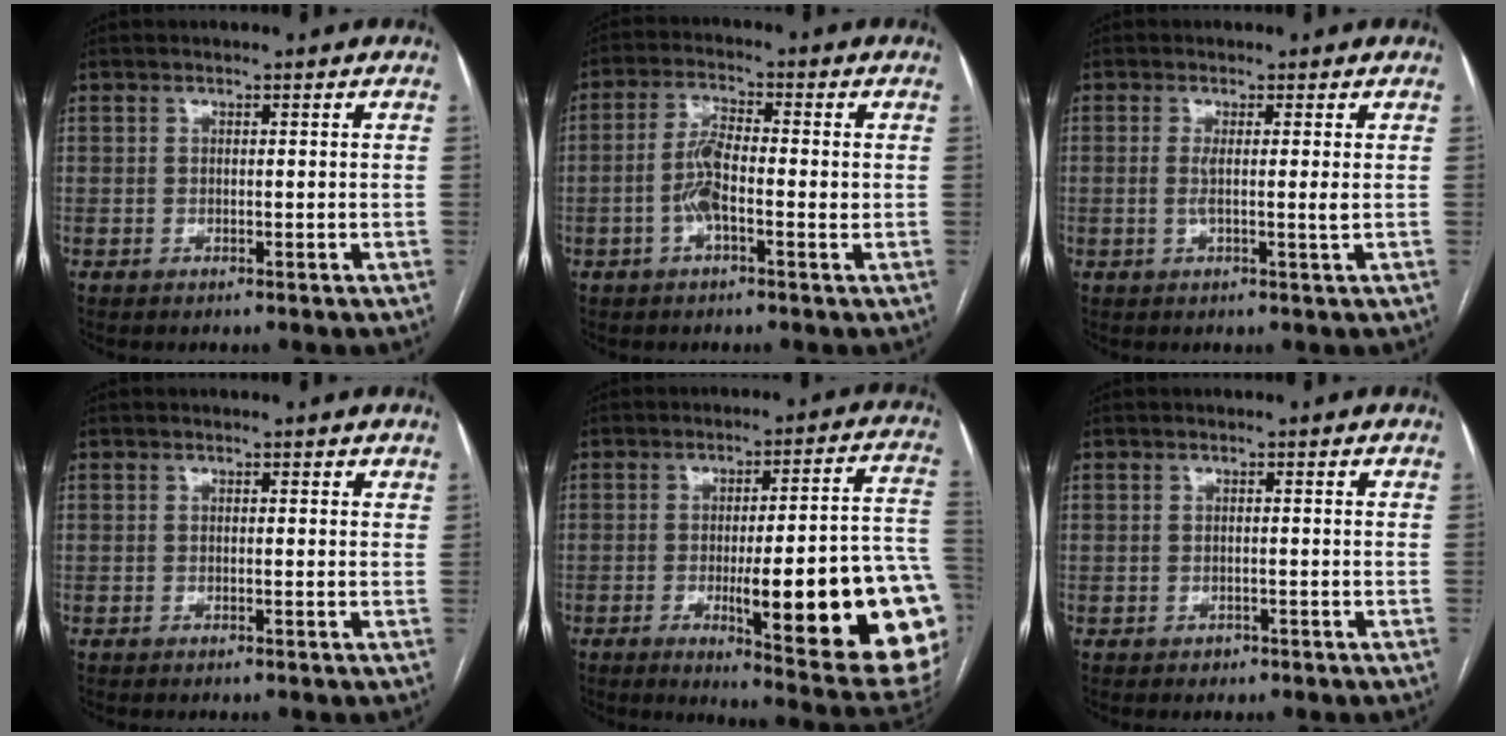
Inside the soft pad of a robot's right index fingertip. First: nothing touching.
{"total": 5.6, "force": [-1.1, 1.7, 5.3], "torque": [-0.112, 0.011, -0.025]}
{"total": 2.5, "force": [0.1, -0.3, 2.5], "torque": [-0.048, -0.002, 0.000]}
{"total": 0.7, "force": [0.5, 0.2, 0.4], "torque": [-0.006, 0.002, 0.001]}
{"total": 25.0, "force": [-6.1, 2.5, 24.1], "torque": [-0.218, -0.007, -0.074]}
{"total": 0.8, "force": [-0.5, 0.7, 0.0], "torque": [-0.004, 0.002, -0.007]}